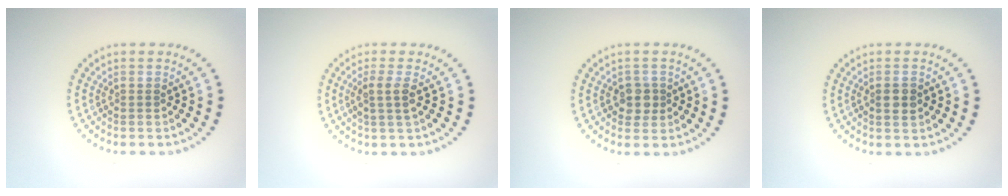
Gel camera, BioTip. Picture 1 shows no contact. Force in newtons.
{"total": 1.9, "press": 1.6, "slide": 1.0}
{"total": 1.9, "press": 1.8, "slide": 0.7}
{"total": 1.5, "press": 1.4, "slide": 0.3}